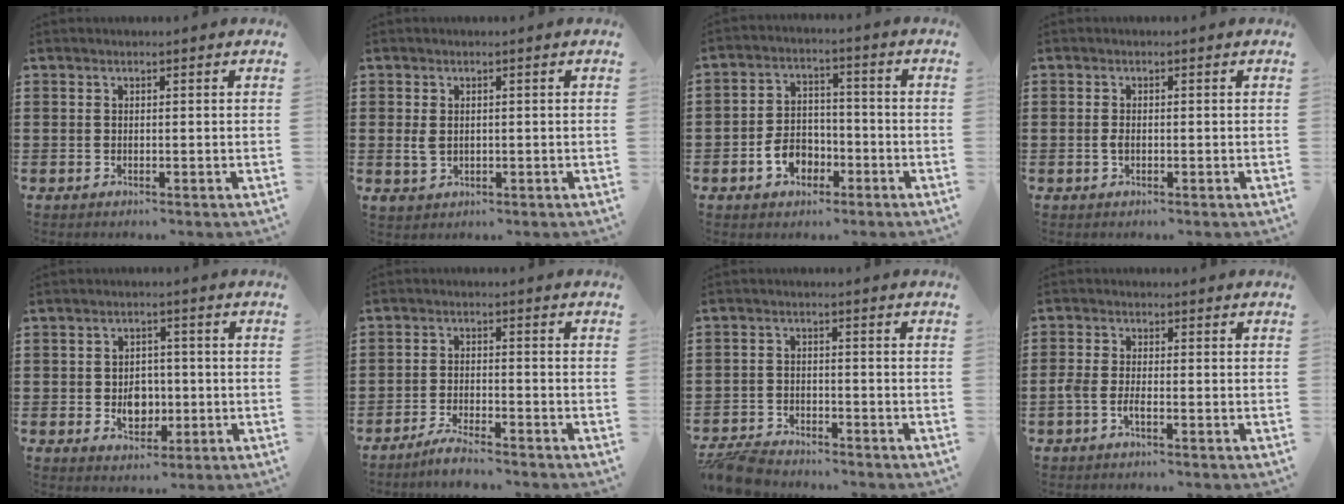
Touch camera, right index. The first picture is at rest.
{"total": 2.0, "force": [0.1, 1.4, 1.4], "torque": [-0.029, 0.003, 0.002]}
{"total": 5.4, "force": [-2.5, 3.8, 2.8], "torque": [-0.060, 0.005, -0.047]}
{"total": 1.2, "force": [-0.2, 0.5, 1.0], "torque": [-0.029, -0.005, -0.006]}
{"total": 4.6, "force": [-0.8, 3.5, 3.0], "torque": [-0.046, -0.003, -0.018]}
{"total": 3.4, "force": [-3.3, -0.1, 1.0], "torque": [-0.021, 0.002, -0.064]}
{"total": 4.9, "force": [-4.7, 0.9, 0.9], "torque": [-0.042, -0.003, -0.101]}
{"total": 2.3, "force": [-1.1, 0.5, 1.9], "torque": [-0.050, -0.006, -0.024]}